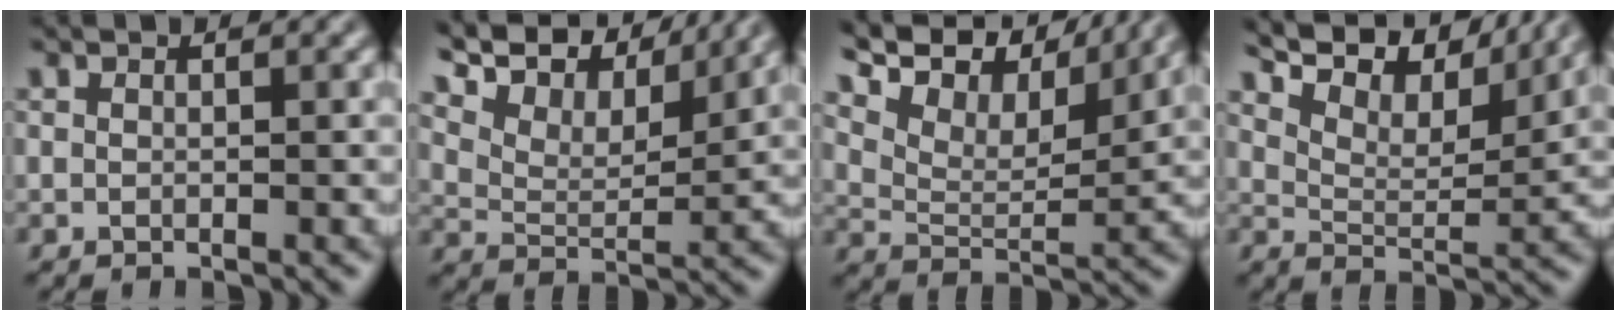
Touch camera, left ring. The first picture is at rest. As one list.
[{"total": 10.3, "force": [8.1, 3.3, 5.4], "torque": [-0.138, 0.032, 0.118]}, {"total": 11.1, "force": [8.1, 4.1, 6.4], "torque": [-0.158, 0.036, 0.123]}, {"total": 9.9, "force": [7.9, 2.8, 5.3], "torque": [-0.122, 0.023, 0.114]}]